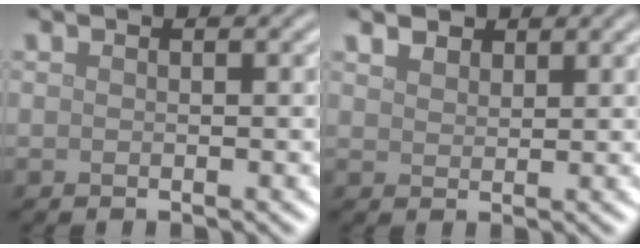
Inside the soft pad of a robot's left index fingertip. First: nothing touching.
{"total": 2.0, "force": [1.6, 1.0, 0.6], "torque": [-0.015, -0.001, 0.032]}